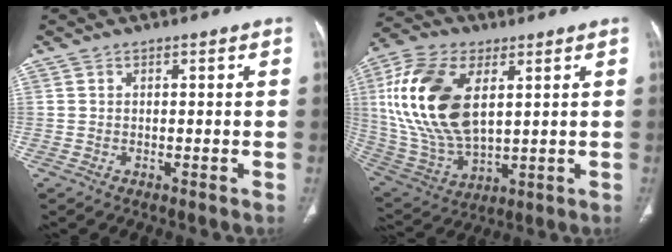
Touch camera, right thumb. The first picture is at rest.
{"total": 20.6, "force": [4.9, 11.8, 16.2], "torque": [-0.326, -0.013, 0.099]}